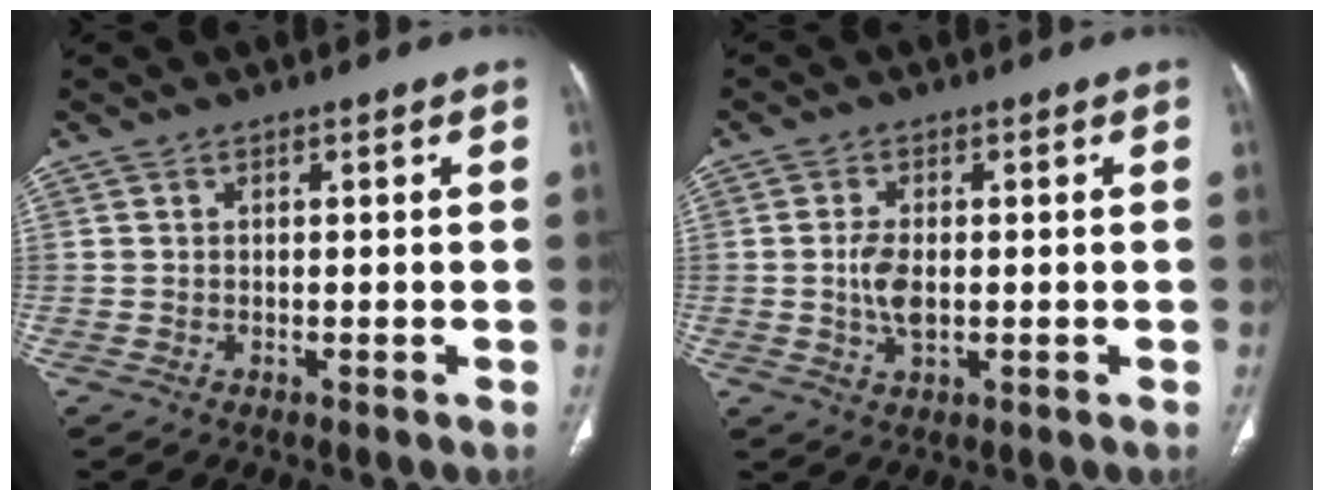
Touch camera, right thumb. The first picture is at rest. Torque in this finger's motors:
{"motor_torque": [1.25, 1.63, 0.92, -0.28, 0.10]}